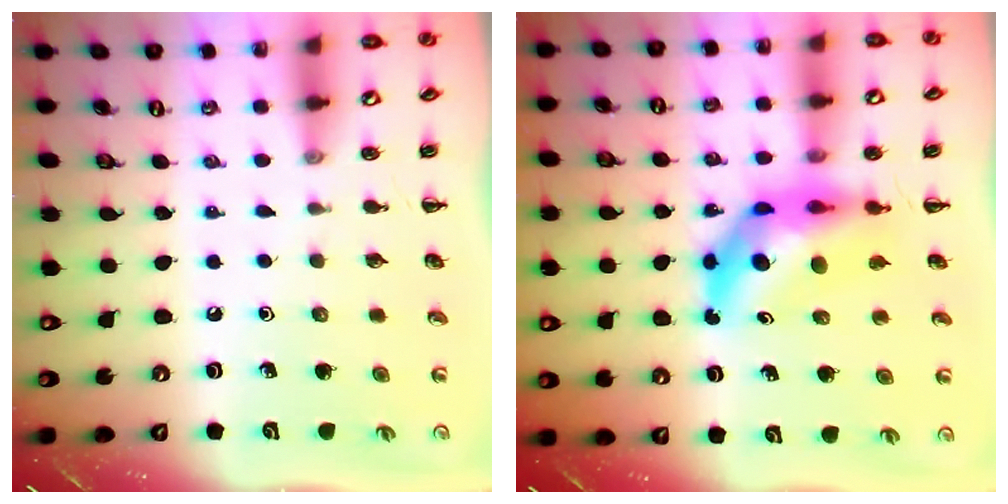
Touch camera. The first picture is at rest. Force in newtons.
{"total": 10.3, "press": 9.8, "slide": 3.2}